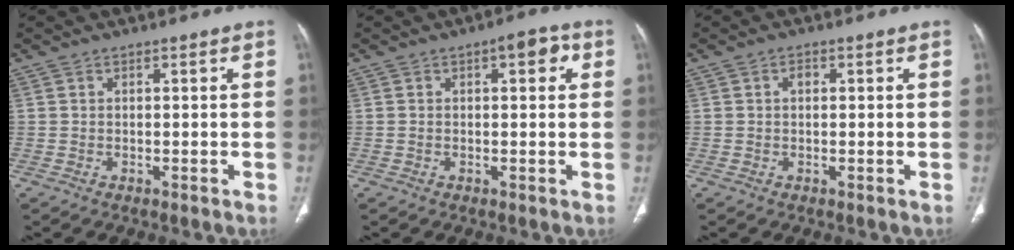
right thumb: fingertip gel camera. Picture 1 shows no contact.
{"total": 4.2, "force": [1.4, 2.0, 3.5], "torque": [-0.028, 0.009, 0.012]}
{"total": 1.2, "force": [0.2, 0.9, 0.8], "torque": [-0.008, 0.005, 0.000]}